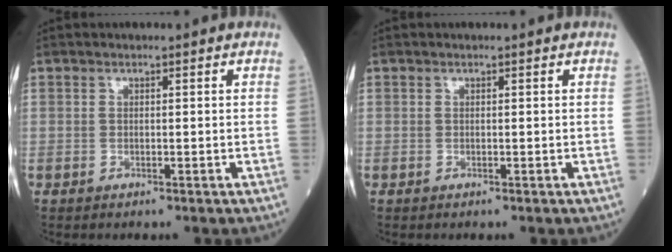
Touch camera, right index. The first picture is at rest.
{"total": 0.0}